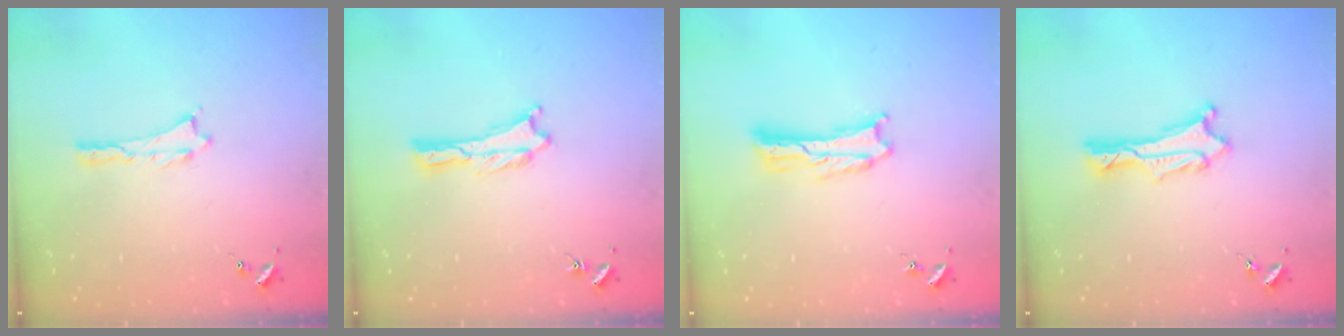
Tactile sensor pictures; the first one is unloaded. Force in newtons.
{"total": 0.0}
{"total": 1.0, "press": 1.0, "slide": 0.2}
{"total": 1.3, "press": 1.2, "slide": 0.1}